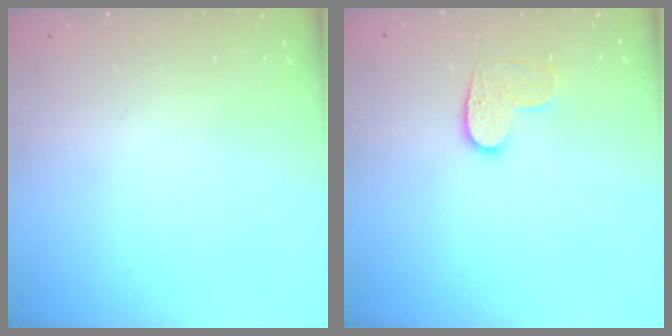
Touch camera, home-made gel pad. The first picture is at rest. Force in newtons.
{"total": 6.6, "press": 6.6, "slide": 0.3}